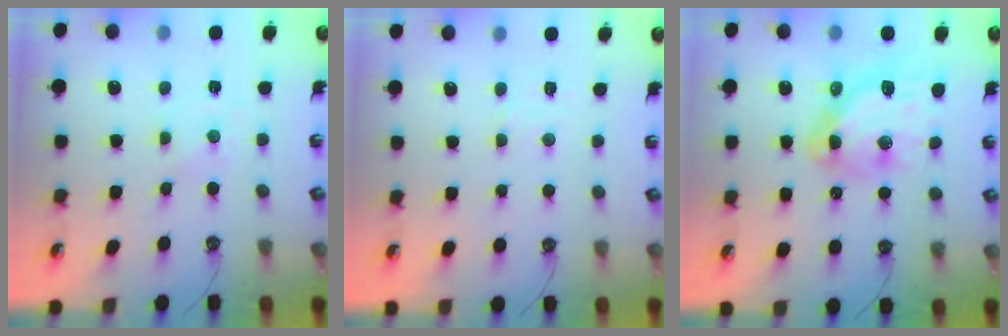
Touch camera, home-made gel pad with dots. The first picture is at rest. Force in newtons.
{"total": 3.0, "press": 3.0, "slide": 0.4}
{"total": 14.6, "press": 14.5, "slide": 1.5}